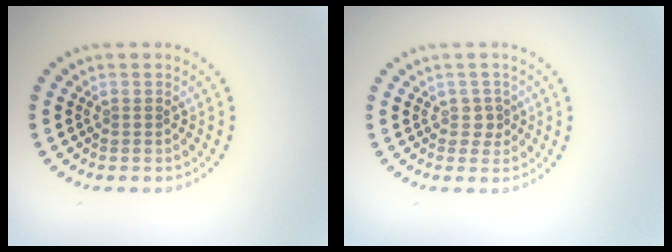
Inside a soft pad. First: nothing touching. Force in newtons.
{"total": 1.2, "press": 1.0, "slide": 0.7}